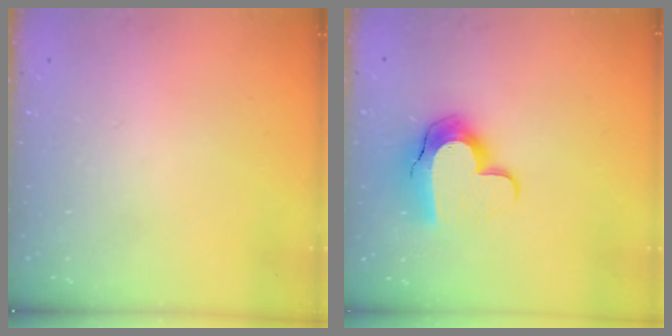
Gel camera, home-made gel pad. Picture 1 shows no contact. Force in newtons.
{"total": 12.7, "press": 12.7, "slide": 0.9}